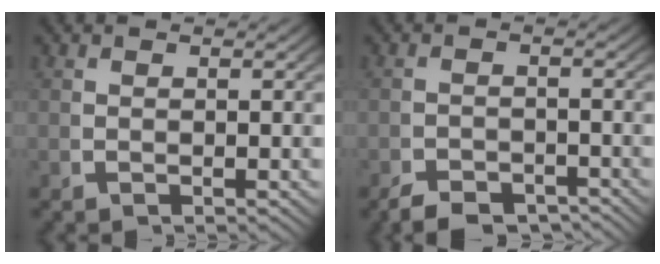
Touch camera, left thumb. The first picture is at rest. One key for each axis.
{"total": 3.3, "fx": -2.9, "fy": 1.2, "fz": 0.9, "tx": 0.000, "ty": -0.012, "tz": -0.051}